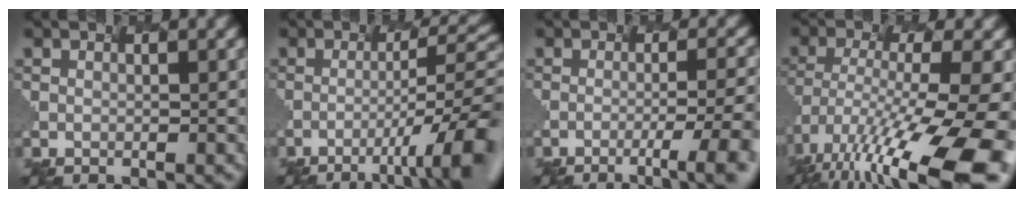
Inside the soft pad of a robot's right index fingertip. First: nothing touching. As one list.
[{"total": 9.1, "force": [-4.7, 0.7, 7.8], "torque": [-0.129, -0.002, -0.041]}, {"total": 6.2, "force": [-3.2, 0.6, 5.3], "torque": [-0.089, -0.007, -0.016]}, {"total": 14.7, "force": [-9.3, 3.1, 10.9], "torque": [-0.235, -0.029, -0.119]}]